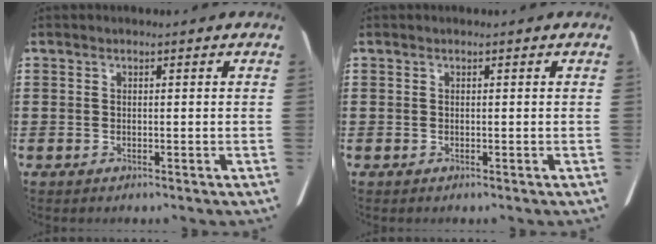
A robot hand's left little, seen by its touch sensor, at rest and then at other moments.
{"total": 0.0}